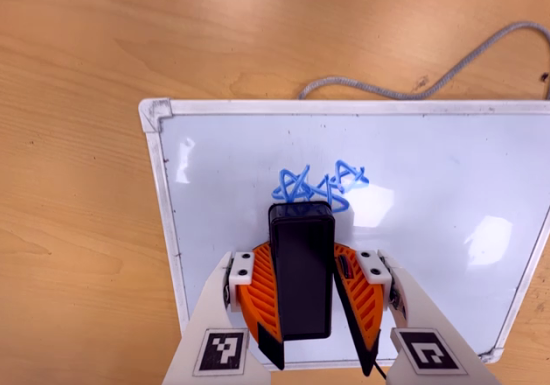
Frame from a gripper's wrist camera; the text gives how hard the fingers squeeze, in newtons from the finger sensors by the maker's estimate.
{"total": 12.0, "left": 13.2, "right": 10.8}